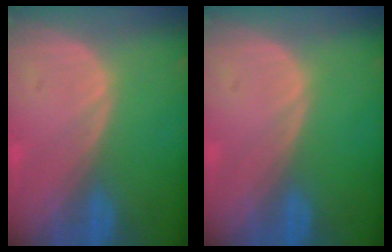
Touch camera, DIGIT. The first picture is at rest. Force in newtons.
{"total": 0.0}